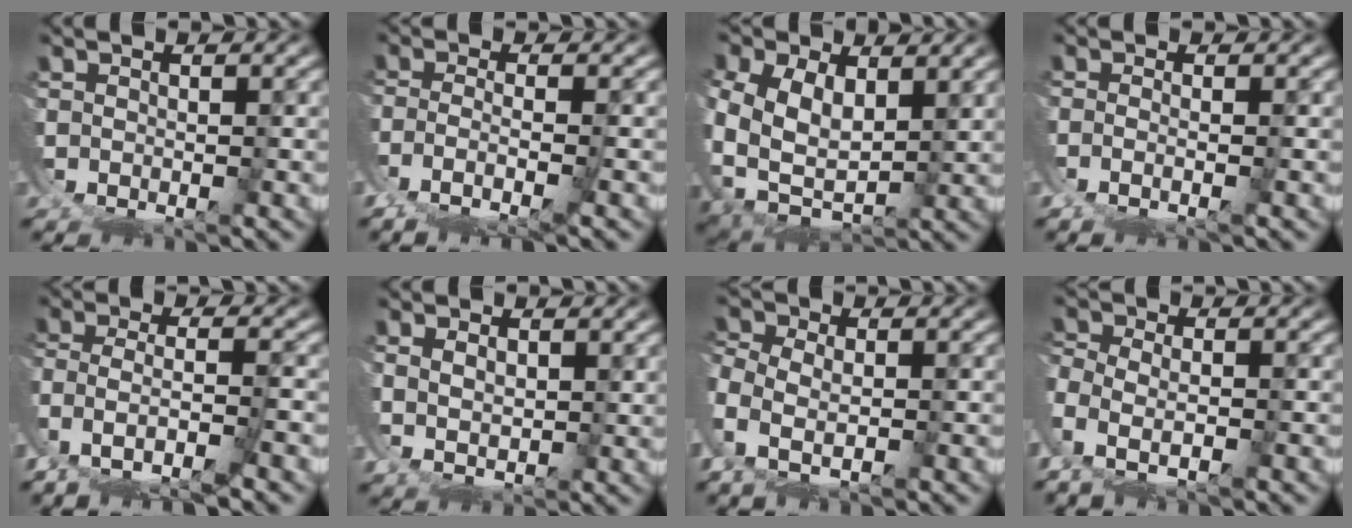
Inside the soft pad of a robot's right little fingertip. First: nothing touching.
{"total": 2.7, "force": [-1.4, 0.2, 2.3], "torque": [-0.057, -0.021, -0.011]}
{"total": 6.9, "force": [0.8, 5.9, 3.4], "torque": [-0.125, -0.042, 0.027]}
{"total": 1.9, "force": [-0.8, -0.2, 1.7], "torque": [-0.038, -0.013, -0.004]}
{"total": 3.5, "force": [-1.7, 1.3, 2.8], "torque": [-0.084, -0.029, -0.014]}
{"total": 3.2, "force": [2.8, 1.3, 0.9], "torque": [-0.025, 0.005, 0.043]}
{"total": 2.8, "force": [-0.2, 1.8, 2.1], "torque": [-0.074, -0.018, 0.006]}
{"total": 3.2, "force": [-1.1, 1.7, 2.5], "torque": [-0.077, -0.022, -0.007]}